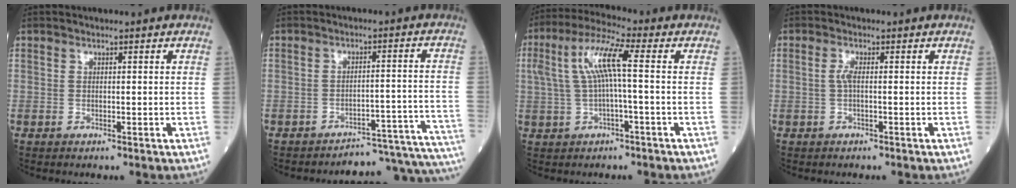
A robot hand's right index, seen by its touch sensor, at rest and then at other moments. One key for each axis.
{"total": 15.2, "fx": -15.1, "fy": 0.1, "fz": 1.0, "tx": 0.024, "ty": 0.036, "tz": -0.181}
{"total": 8.4, "fx": 1.0, "fy": 0.9, "fz": 8.3, "tx": -0.173, "ty": 0.032, "tz": 0.018}
{"total": 1.5, "fx": -0.1, "fy": 0.2, "fz": 1.5, "tx": -0.034, "ty": 0.002, "tz": -0.003}